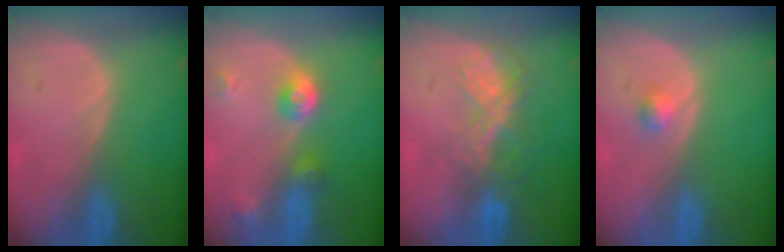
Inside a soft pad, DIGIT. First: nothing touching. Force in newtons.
{"total": 4.8, "press": 4.4, "slide": 2.0}
{"total": 6.7, "press": 5.8, "slide": 3.3}
{"total": 1.7, "press": 1.4, "slide": 0.8}